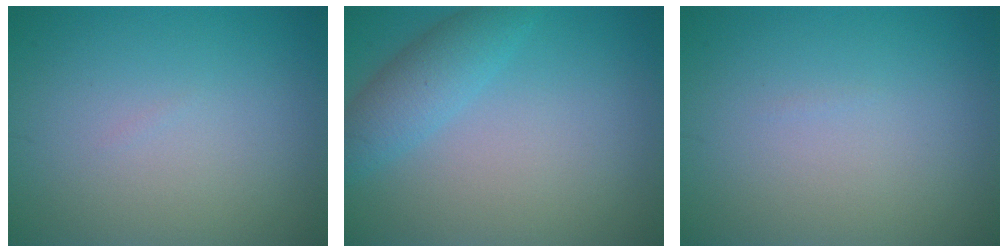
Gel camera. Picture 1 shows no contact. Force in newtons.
{"total": 3.3, "press": 3.3, "slide": 0.1}
{"total": 0.0}